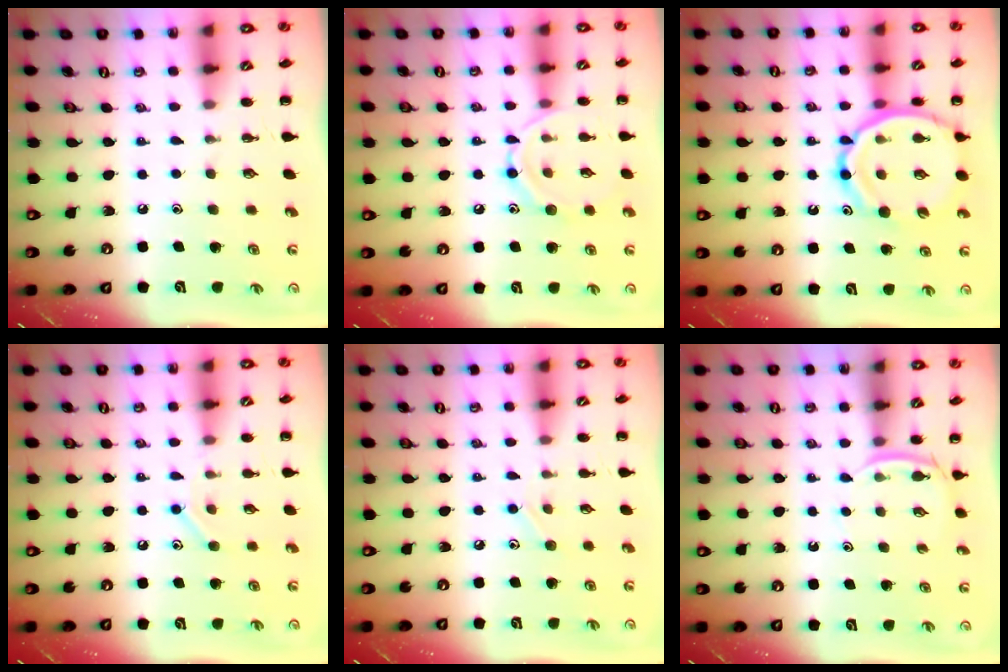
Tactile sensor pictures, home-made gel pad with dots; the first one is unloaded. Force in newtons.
{"total": 10.0, "press": 10.0, "slide": 0.5}
{"total": 14.8, "press": 14.4, "slide": 3.5}
{"total": 7.5, "press": 7.4, "slide": 1.4}
{"total": 7.7, "press": 7.3, "slide": 2.5}
{"total": 3.4, "press": 3.1, "slide": 1.2}